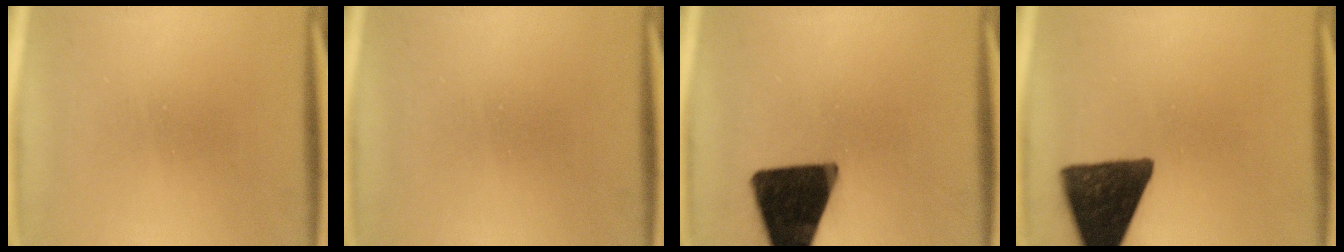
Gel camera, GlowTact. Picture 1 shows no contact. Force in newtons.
{"total": 0.0}
{"total": 18.9}
{"total": 13.3}